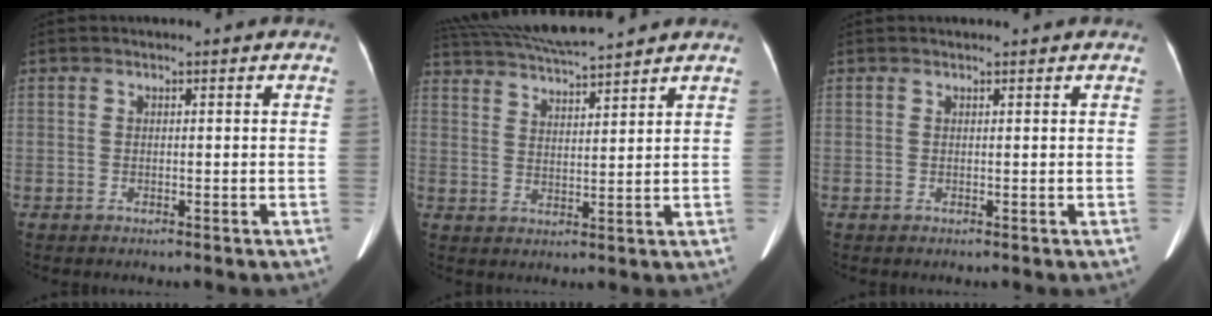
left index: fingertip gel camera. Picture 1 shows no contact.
{"total": 11.7, "force": [10.8, -0.1, 4.7], "torque": [-0.099, 0.020, 0.179]}
{"total": 1.6, "force": [1.5, 0.3, 0.5], "torque": [-0.012, 0.017, 0.018]}